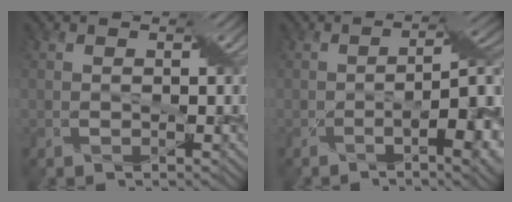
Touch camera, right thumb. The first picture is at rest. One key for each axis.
{"total": 11.6, "fx": -3.3, "fy": 3.4, "fz": 10.6, "tx": -0.141, "ty": -0.006, "tz": -0.043}